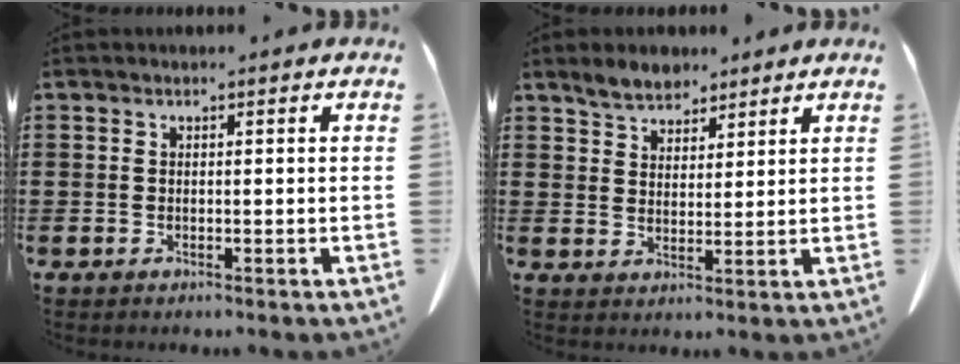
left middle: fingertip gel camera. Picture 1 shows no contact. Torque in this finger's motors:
{"motor_torque": [0.17, -0.17, 0.18, 0.04]}